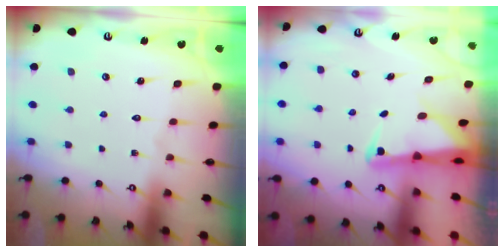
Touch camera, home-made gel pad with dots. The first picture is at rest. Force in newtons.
{"total": 2.8, "press": 2.8, "slide": 0.4}